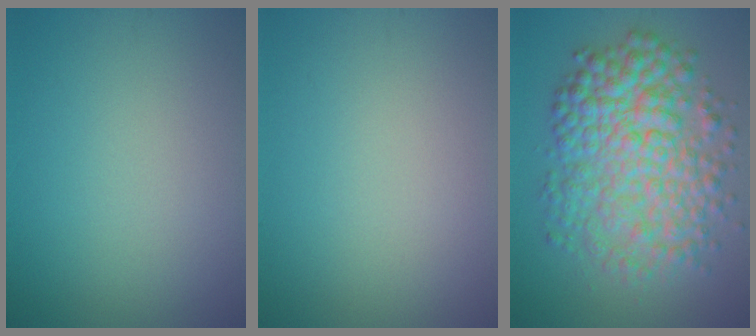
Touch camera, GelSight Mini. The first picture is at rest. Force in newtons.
{"total": 0.0}
{"total": 8.5, "press": 8.5, "slide": 0.0}